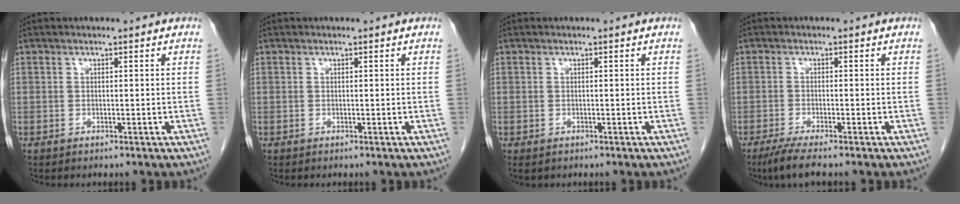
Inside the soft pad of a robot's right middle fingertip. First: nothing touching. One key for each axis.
{"total": 0.0}
{"total": 1.0, "fx": -0.6, "fy": 0.7, "fz": 0.4, "tx": -0.007, "ty": 0.001, "tz": -0.004}
{"total": 4.0, "fx": -3.0, "fy": -0.1, "fz": 2.6, "tx": -0.051, "ty": -0.011, "tz": -0.057}